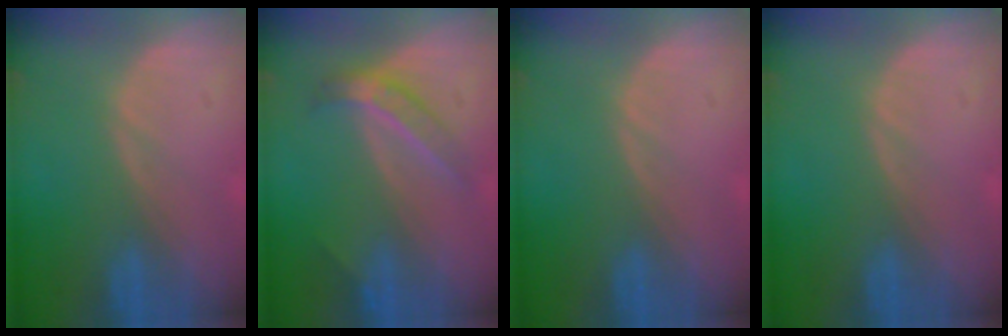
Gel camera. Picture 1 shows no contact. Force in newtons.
{"total": 4.4, "press": 4.3, "slide": 0.8}
{"total": 0.0}
{"total": 0.0}